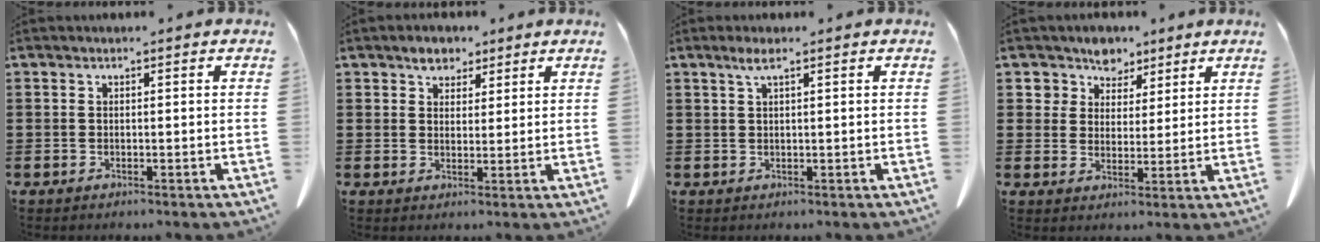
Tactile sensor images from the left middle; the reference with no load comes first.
{"total": 3.6, "force": [2.8, 2.2, 0.5], "torque": [-0.022, 0.008, 0.053]}
{"total": 1.9, "force": [0.9, 0.2, 1.7], "torque": [-0.036, 0.002, 0.016]}
{"total": 5.1, "force": [3.8, 3.5, 0.0], "torque": [-0.031, -0.007, 0.067]}